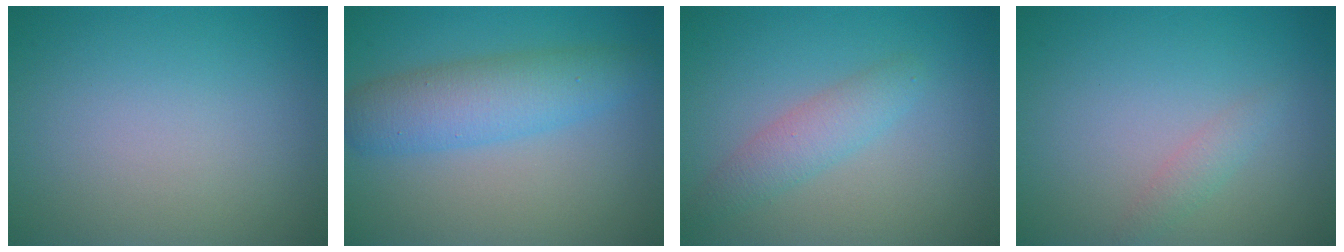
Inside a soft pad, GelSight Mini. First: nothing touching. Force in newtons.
{"total": 5.1, "press": 5.0, "slide": 0.2}
{"total": 2.5, "press": 2.5, "slide": 0.0}
{"total": 1.2, "press": 1.2, "slide": 0.1}